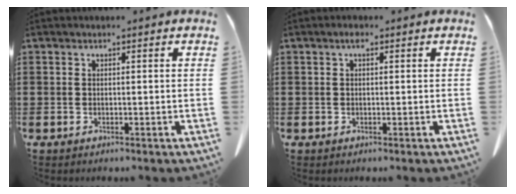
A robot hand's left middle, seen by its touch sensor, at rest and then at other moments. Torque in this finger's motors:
{"motor_torque": [-0.36, 0.49, 0.06, 0.07]}